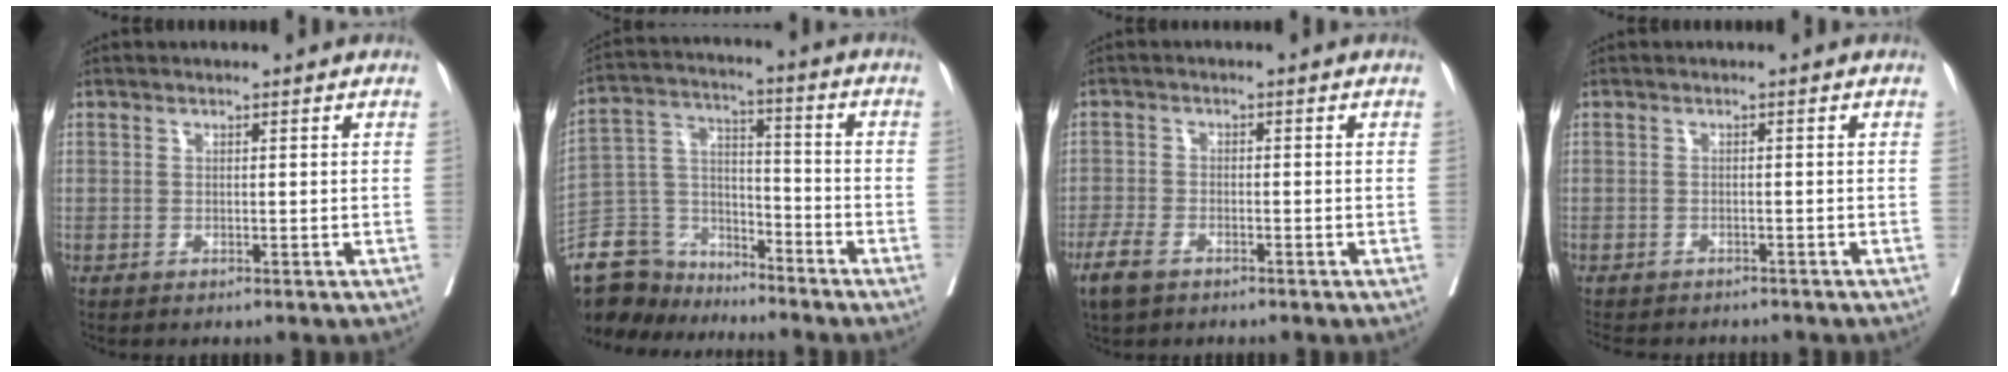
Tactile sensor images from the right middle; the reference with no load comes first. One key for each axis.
{"total": 13.1, "fx": -11.7, "fy": 5.8, "fz": 1.1, "tx": -0.039, "ty": 0.049, "tz": -0.209}
{"total": 4.2, "fx": -2.8, "fy": 1.7, "fz": 2.6, "tx": -0.059, "ty": -0.007, "tz": -0.048}
{"total": 8.9, "fx": -7.8, "fy": 2.9, "fz": 3.2, "tx": -0.062, "ty": -0.007, "tz": -0.098}